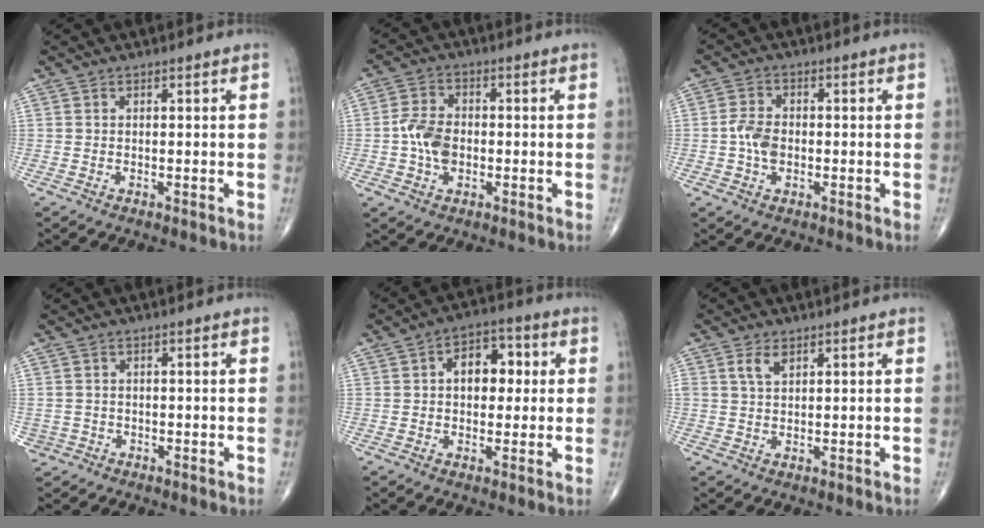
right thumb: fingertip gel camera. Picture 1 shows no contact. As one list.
[{"total": 7.0, "force": [-1.0, 4.7, 5.0], "torque": [-0.086, 0.012, -0.024]}, {"total": 4.9, "force": [-0.8, 3.3, 3.6], "torque": [-0.068, 0.010, -0.018]}, {"total": 1.9, "force": [-0.6, 1.8, -0.1], "torque": [0.010, 0.007, -0.014]}, {"total": 8.6, "force": [1.3, 5.6, 6.3], "torque": [-0.058, 0.017, 0.013]}, {"total": 3.0, "force": [1.5, 1.6, 2.1], "torque": [-0.039, -0.002, 0.034]}]